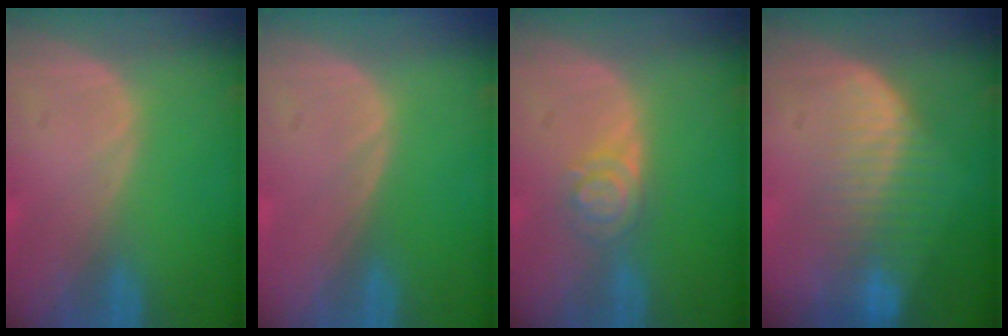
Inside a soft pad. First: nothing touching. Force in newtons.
{"total": 0.0}
{"total": 4.2, "press": 3.8, "slide": 1.7}
{"total": 8.3, "press": 7.1, "slide": 4.3}